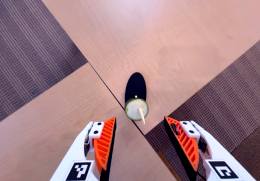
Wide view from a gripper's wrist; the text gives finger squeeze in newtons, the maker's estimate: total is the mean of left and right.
{"total": 0.6, "left": 0.3, "right": 0.9}